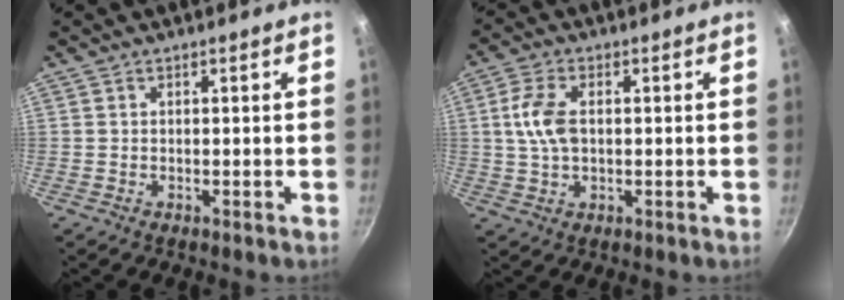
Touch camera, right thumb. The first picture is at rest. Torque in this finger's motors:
{"motor_torque": [-0.45, 0.65, 0.38, 0.89, 0.02]}